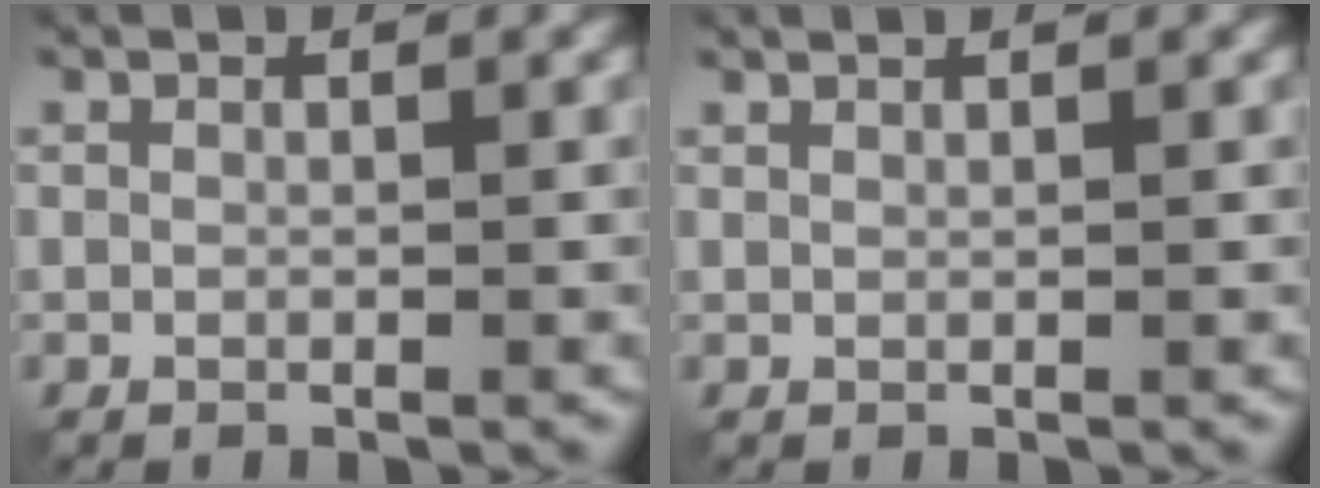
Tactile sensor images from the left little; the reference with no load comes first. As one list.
[{"total": 0.7, "force": [0.6, 0.1, 0.4], "torque": [-0.002, 0.001, 0.003]}]